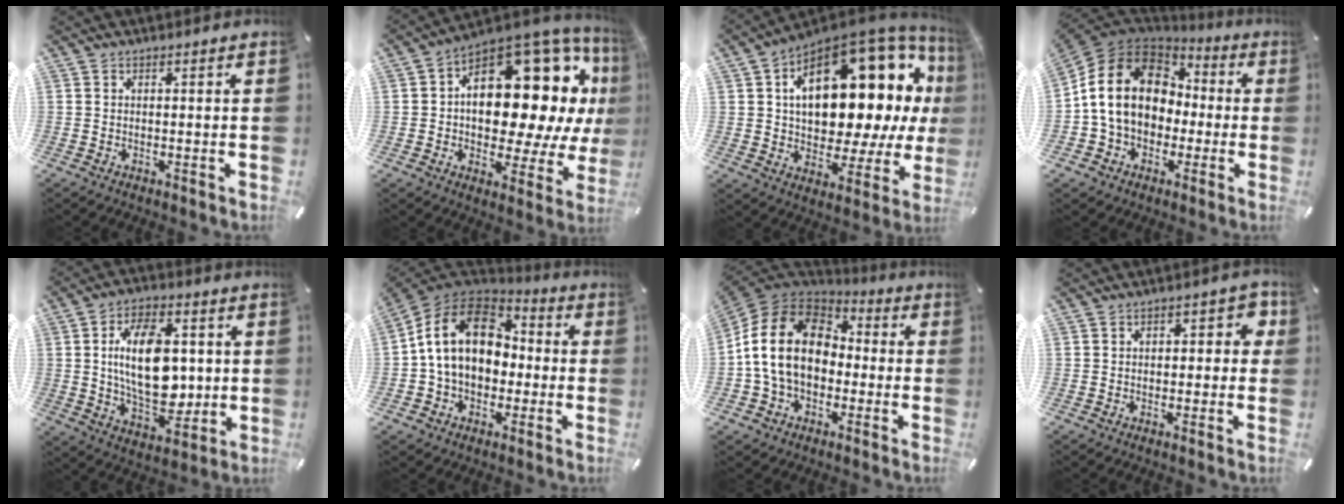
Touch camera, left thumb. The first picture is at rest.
{"total": 21.9, "force": [6.2, 12.4, 16.9], "torque": [-0.227, -0.070, 0.107]}
{"total": 23.7, "force": [7.9, 13.0, 18.2], "torque": [-0.251, -0.075, 0.134]}
{"total": 17.7, "force": [0.8, 14.7, 9.8], "torque": [-0.207, 0.013, 0.015]}
{"total": 17.2, "force": [1.5, 10.3, 13.7], "torque": [-0.263, 0.001, 0.021]}
{"total": 16.5, "force": [1.4, 13.0, 10.1], "torque": [-0.195, 0.016, 0.028]}
{"total": 17.2, "force": [-0.8, 13.7, 10.3], "torque": [-0.215, 0.022, -0.017]}
{"total": 5.1, "force": [0.3, 3.3, 3.9], "torque": [-0.044, 0.003, -0.004]}